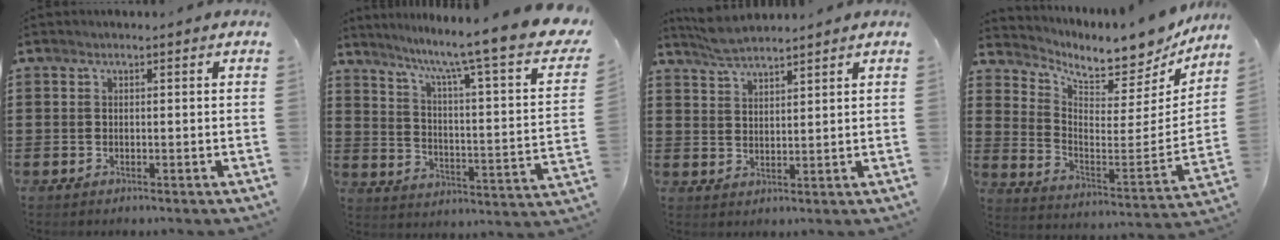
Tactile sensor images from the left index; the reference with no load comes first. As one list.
[{"total": 9.5, "force": [7.5, -0.4, 5.9], "torque": [-0.124, -0.066, 0.109]}, {"total": 3.7, "force": [3.6, 0.5, 1.0], "torque": [-0.031, -0.005, 0.067]}, {"total": 6.9, "force": [6.4, 1.1, 2.3], "torque": [-0.065, -0.063, 0.103]}]